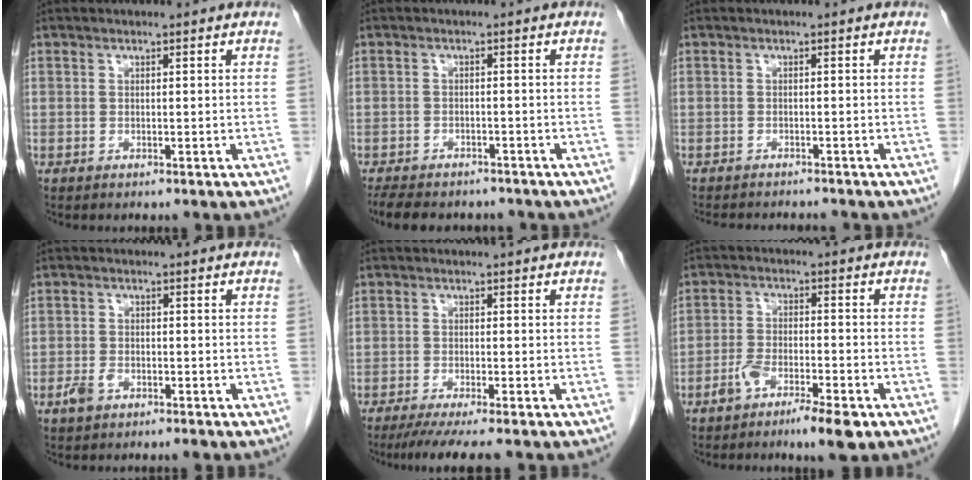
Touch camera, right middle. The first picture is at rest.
{"total": 10.5, "force": [-8.8, 4.0, 4.0], "torque": [-0.079, -0.003, -0.118]}
{"total": 5.9, "force": [-5.6, 1.0, 1.6], "torque": [-0.016, -0.005, -0.078]}
{"total": 2.7, "force": [-1.5, 1.3, 1.8], "torque": [-0.037, 0.001, -0.025]}
{"total": 6.4, "force": [-5.2, -0.2, 3.8], "torque": [-0.051, -0.015, -0.081]}
{"total": 6.8, "force": [-4.3, 1.4, 5.1], "torque": [-0.094, 0.002, -0.070]}